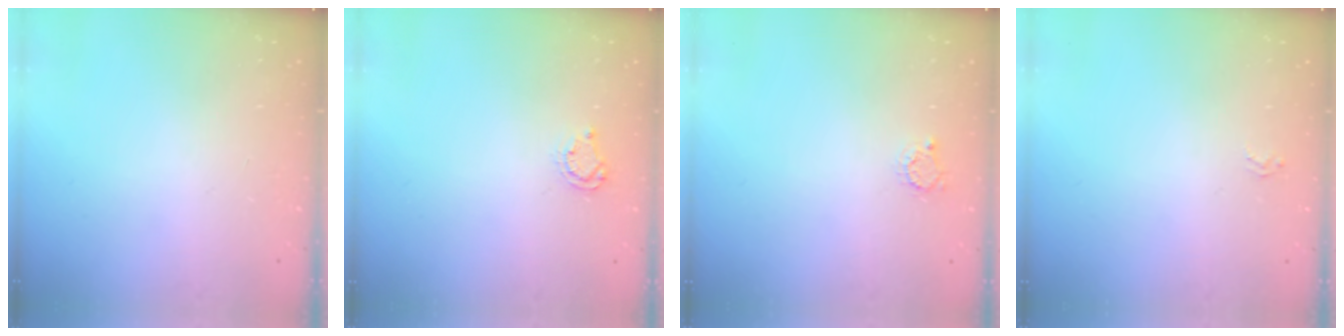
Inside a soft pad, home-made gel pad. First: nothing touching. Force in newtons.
{"total": 5.0, "press": 5.0, "slide": 0.6}
{"total": 2.8, "press": 2.8, "slide": 0.4}
{"total": 1.6, "press": 1.6, "slide": 0.4}